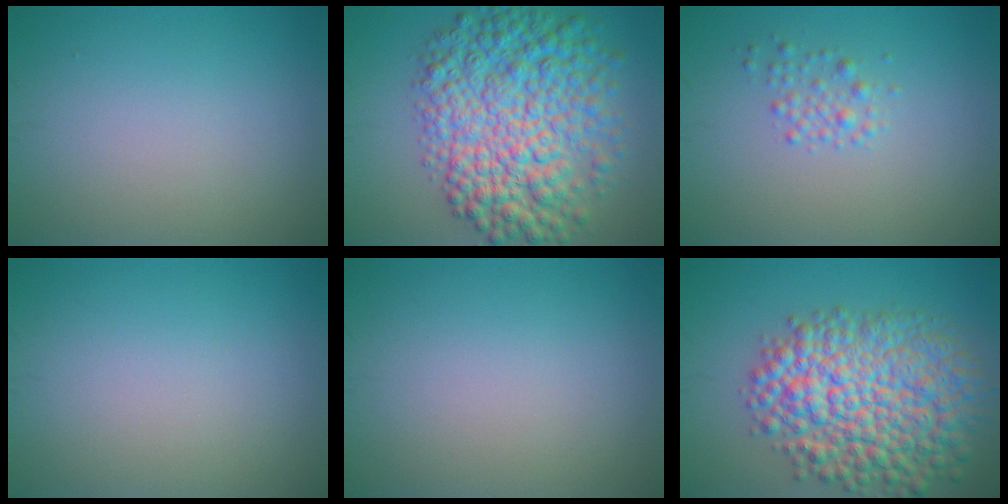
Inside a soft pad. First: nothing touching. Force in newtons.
{"total": 10.9, "press": 10.9, "slide": 0.1}
{"total": 1.6, "press": 1.6, "slide": 0.0}
{"total": 0.0}
{"total": 0.0}
{"total": 11.1, "press": 11.1, "slide": 0.3}